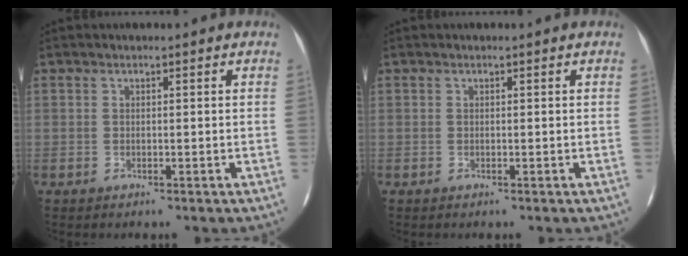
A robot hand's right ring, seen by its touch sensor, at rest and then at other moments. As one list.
[{"total": 0.0}]